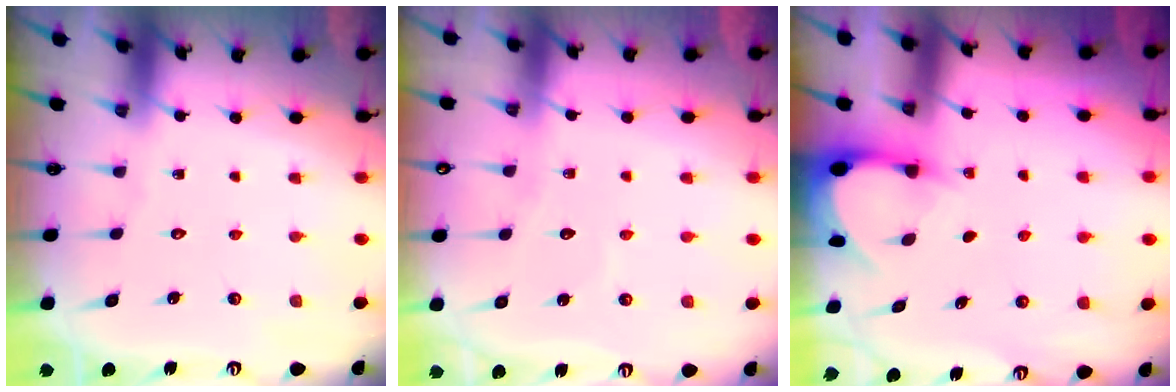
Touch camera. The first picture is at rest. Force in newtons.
{"total": 3.7, "press": 3.7, "slide": 0.3}
{"total": 3.0, "press": 3.0, "slide": 0.4}